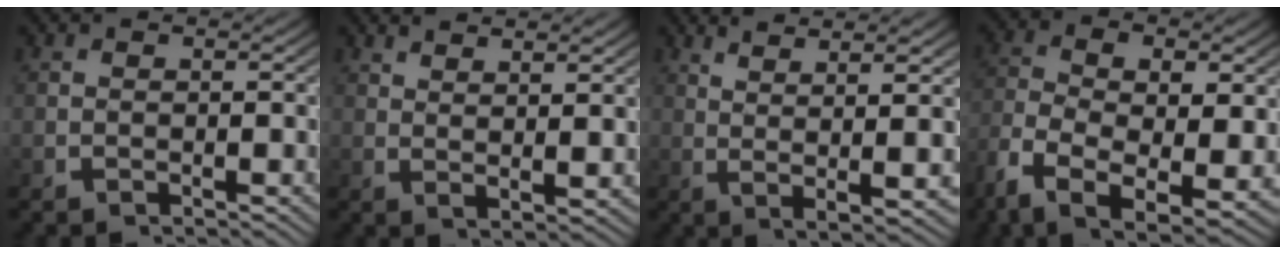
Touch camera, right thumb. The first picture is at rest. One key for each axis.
{"total": 2.8, "fx": 2.4, "fy": 0.0, "fz": 1.4, "tx": -0.025, "ty": -0.001, "tz": 0.048}
{"total": 8.1, "fx": 2.0, "fy": 2.2, "fz": 7.5, "tx": -0.115, "ty": -0.005, "tz": 0.046}
{"total": 9.8, "fx": -3.0, "fy": 5.4, "fz": 7.5, "tx": -0.168, "ty": -0.046, "tz": -0.028}